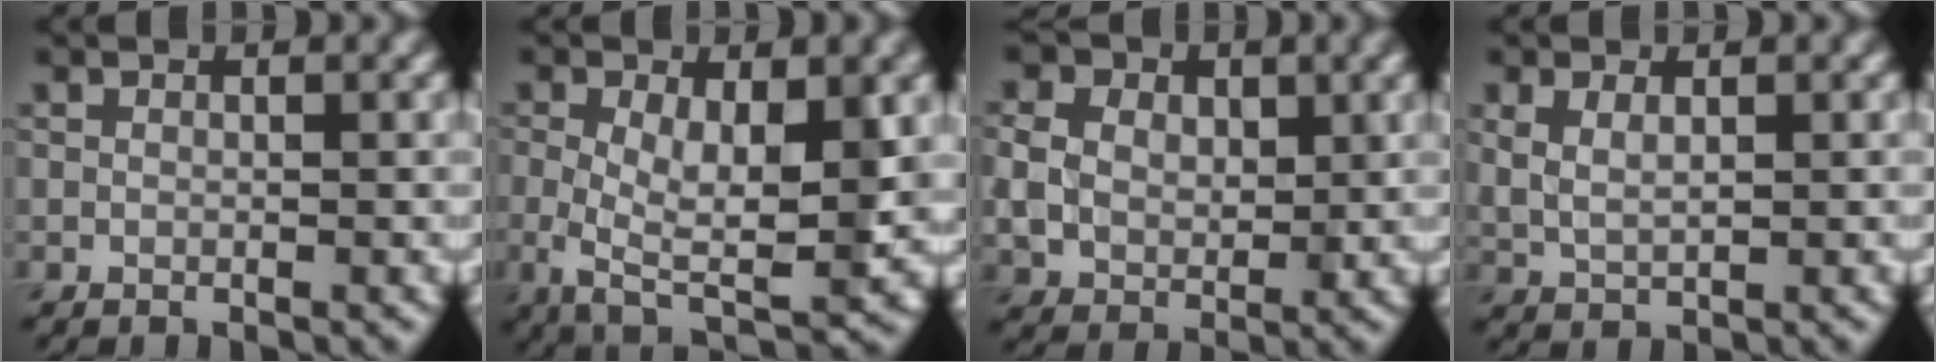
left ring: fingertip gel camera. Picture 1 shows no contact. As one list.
[{"total": 7.5, "force": [0.0, 3.1, 6.8], "torque": [-0.127, -0.008, -0.001]}, {"total": 6.3, "force": [1.6, 4.9, 3.5], "torque": [-0.092, 0.007, 0.020]}, {"total": 2.2, "force": [0.8, 1.2, 1.7], "torque": [-0.041, -0.002, 0.022]}]